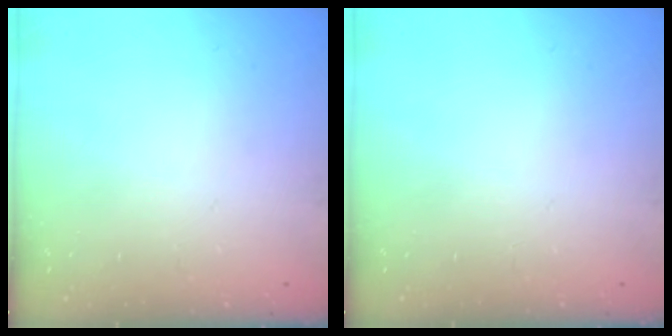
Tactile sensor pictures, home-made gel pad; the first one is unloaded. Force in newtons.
{"total": 0.0}